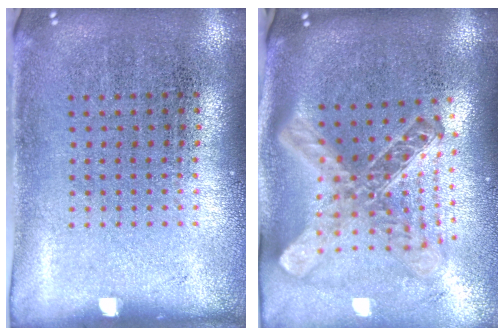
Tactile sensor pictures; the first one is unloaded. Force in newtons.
{"total": 2.7, "press": 2.0, "slide": 1.9}